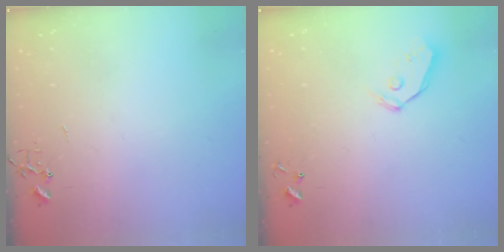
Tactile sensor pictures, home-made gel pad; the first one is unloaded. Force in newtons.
{"total": 6.3, "press": 6.3, "slide": 0.7}